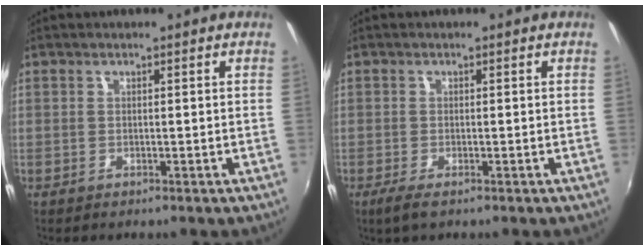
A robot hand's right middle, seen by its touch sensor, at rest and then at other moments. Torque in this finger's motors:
{"motor_torque": [0.46, -0.45, 0.00, 0.00]}